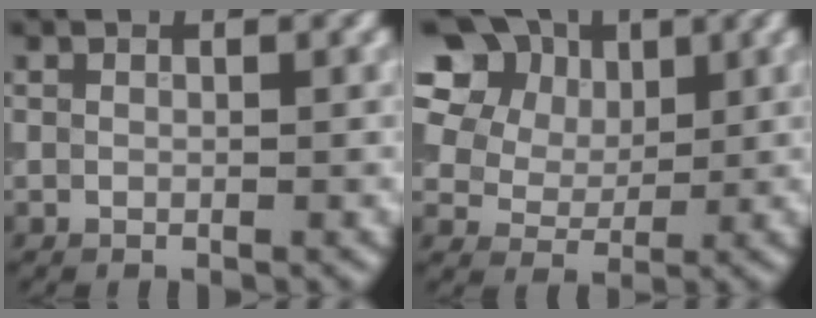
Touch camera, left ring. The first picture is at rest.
{"total": 16.6, "force": [7.7, 12.5, 7.9], "torque": [-0.199, 0.046, 0.143]}